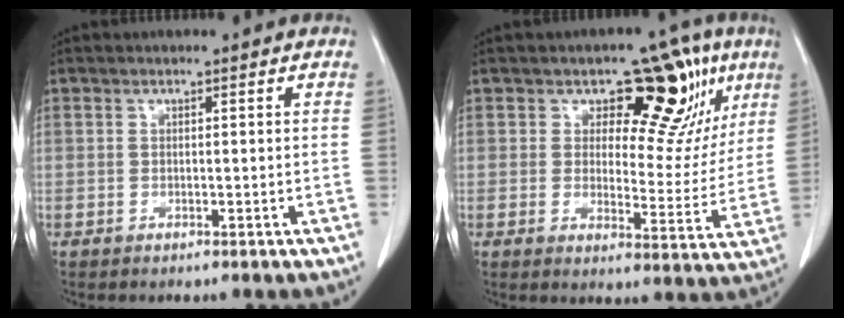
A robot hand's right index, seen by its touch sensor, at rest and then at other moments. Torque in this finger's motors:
{"motor_torque": [0.71, 0.71, 0.10, 0.06]}